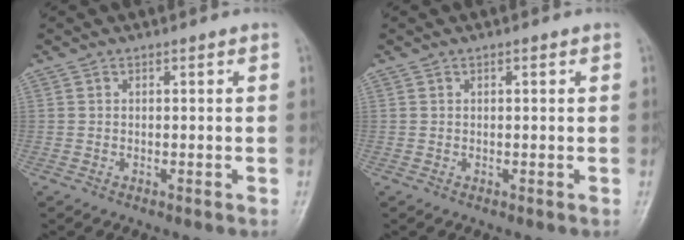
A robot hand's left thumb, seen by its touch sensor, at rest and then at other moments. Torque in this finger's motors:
{"motor_torque": [-0.11, -0.05, -0.19, -0.17, 0.04]}